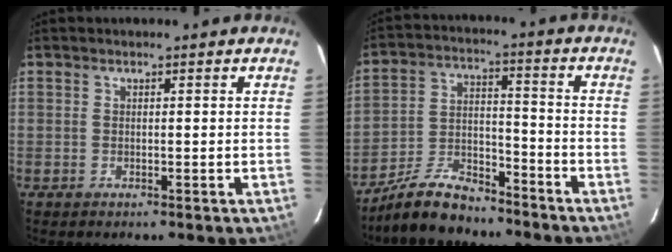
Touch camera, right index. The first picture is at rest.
{"total": 11.4, "force": [-9.9, 3.9, 4.3], "torque": [-0.106, 0.015, -0.177]}